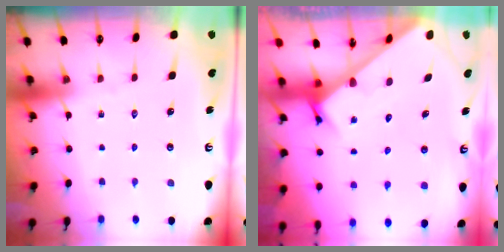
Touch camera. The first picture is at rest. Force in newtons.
{"total": 2.1, "press": 2.1, "slide": 0.1}